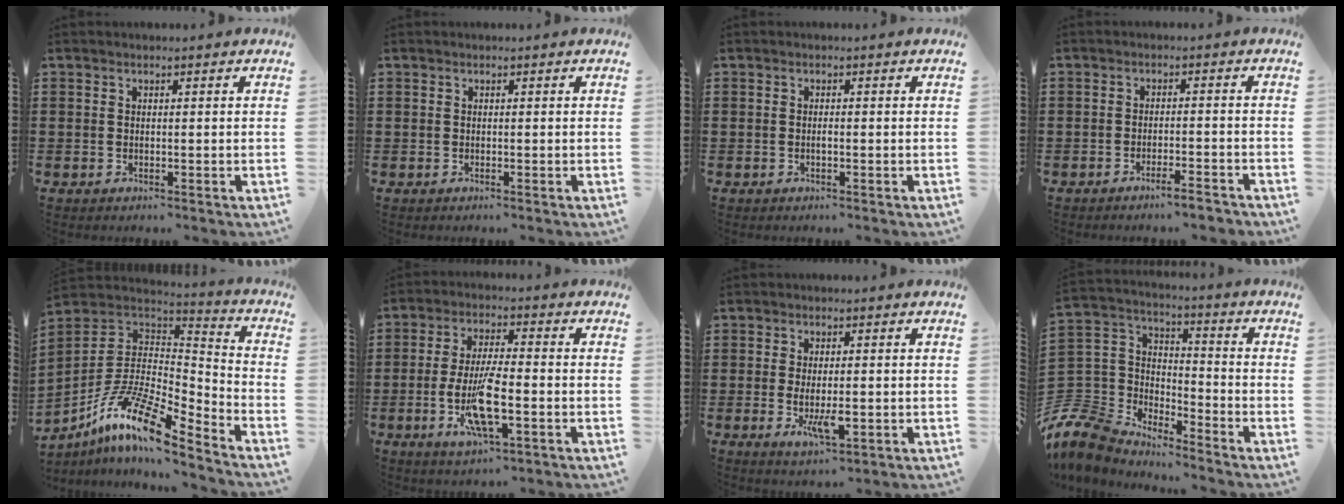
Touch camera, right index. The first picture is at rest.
{"total": 0.0}
{"total": 0.6, "force": [-0.2, 0.2, 0.5], "torque": [-0.010, -0.003, -0.003]}
{"total": 2.9, "force": [-2.5, -0.2, 1.5], "torque": [-0.025, -0.003, -0.047]}
{"total": 13.8, "force": [-9.0, 3.6, 9.9], "torque": [-0.201, 0.008, -0.174]}
{"total": 9.3, "force": [-2.7, 2.4, 8.6], "torque": [-0.179, -0.012, -0.052]}
{"total": 4.7, "force": [-1.0, 1.7, 4.2], "torque": [-0.078, -0.004, -0.022]}
{"total": 7.8, "force": [-6.7, 3.7, 1.5], "torque": [-0.094, -0.012, -0.146]}